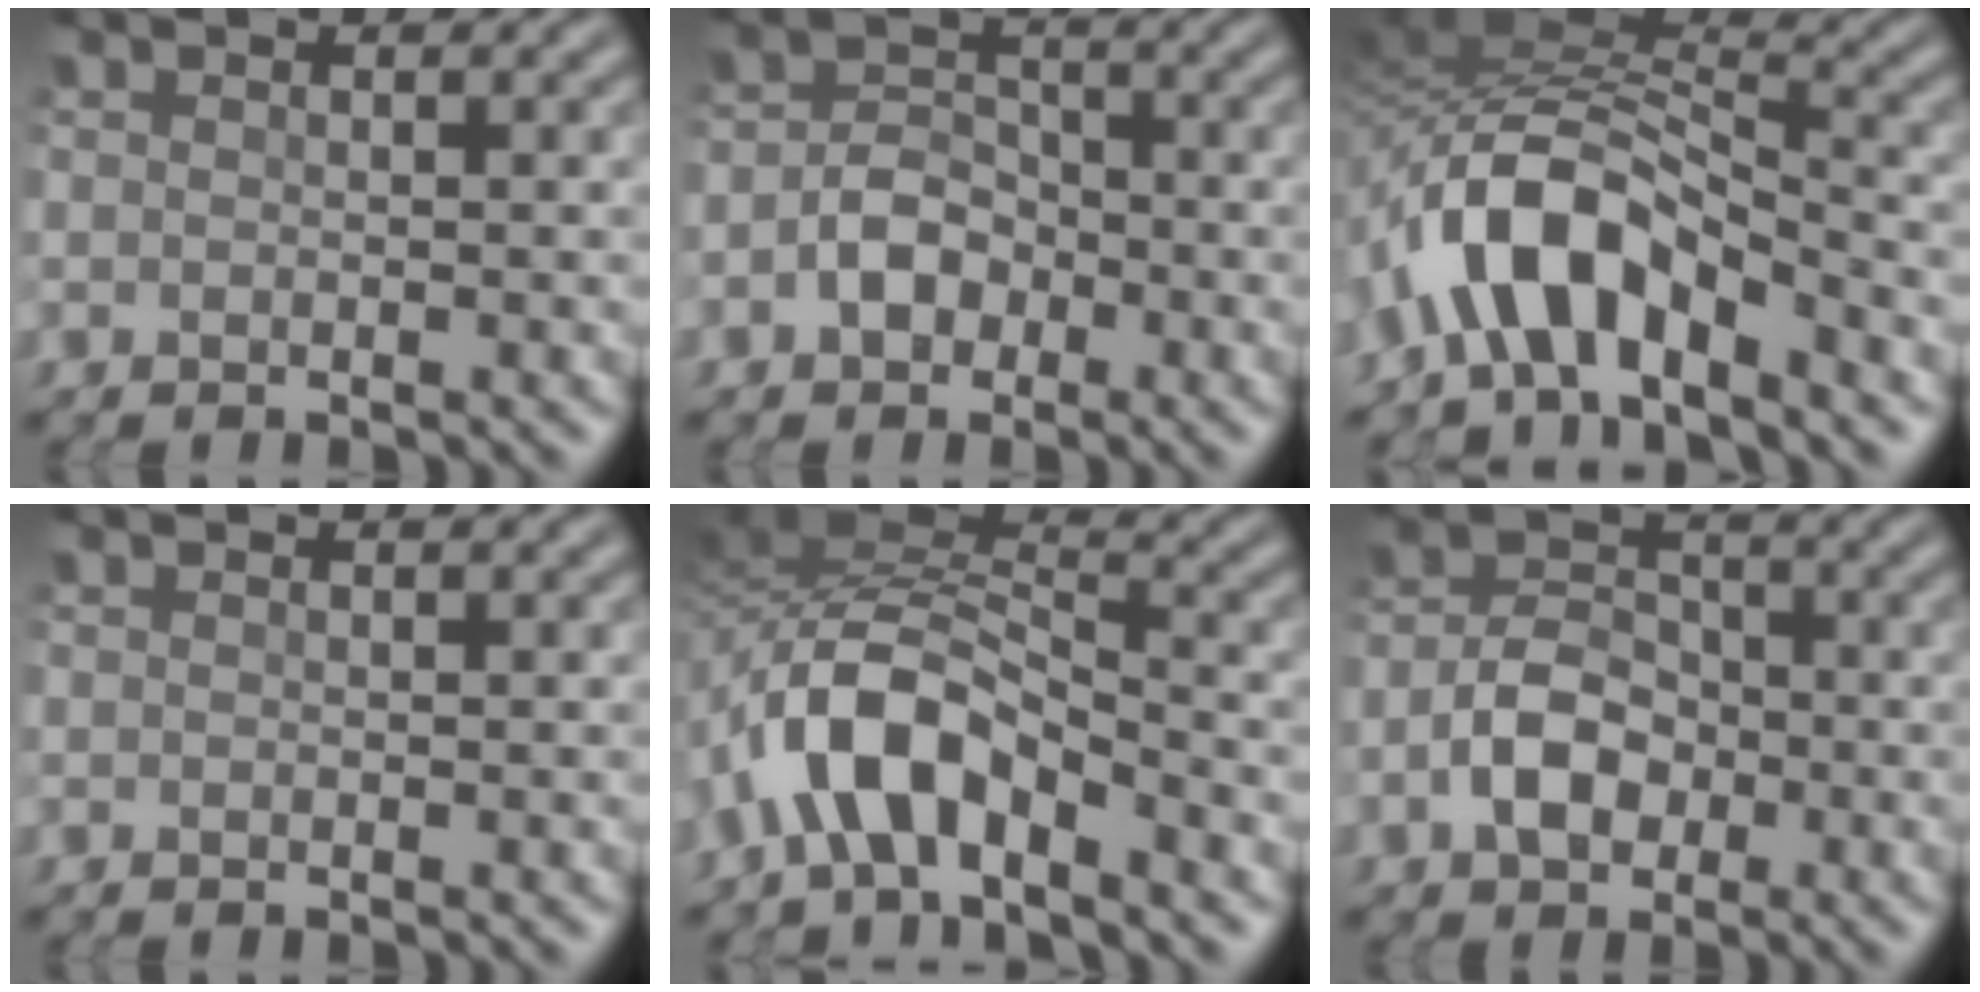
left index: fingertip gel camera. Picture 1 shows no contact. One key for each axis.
{"total": 2.9, "fx": -1.2, "fy": 2.0, "fz": 1.7, "tx": -0.031, "ty": 0.011, "tz": -0.022}
{"total": 7.6, "fx": -4.6, "fy": 2.6, "fz": 5.5, "tx": -0.096, "ty": 0.013, "tz": -0.092}
{"total": 0.0}
{"total": 6.4, "fx": -4.2, "fy": 2.3, "fz": 4.2, "tx": -0.075, "ty": 0.008, "tz": -0.084}
{"total": 4.2, "fx": -1.5, "fy": 2.7, "fz": 2.8, "tx": -0.053, "ty": 0.009, "tz": -0.030}